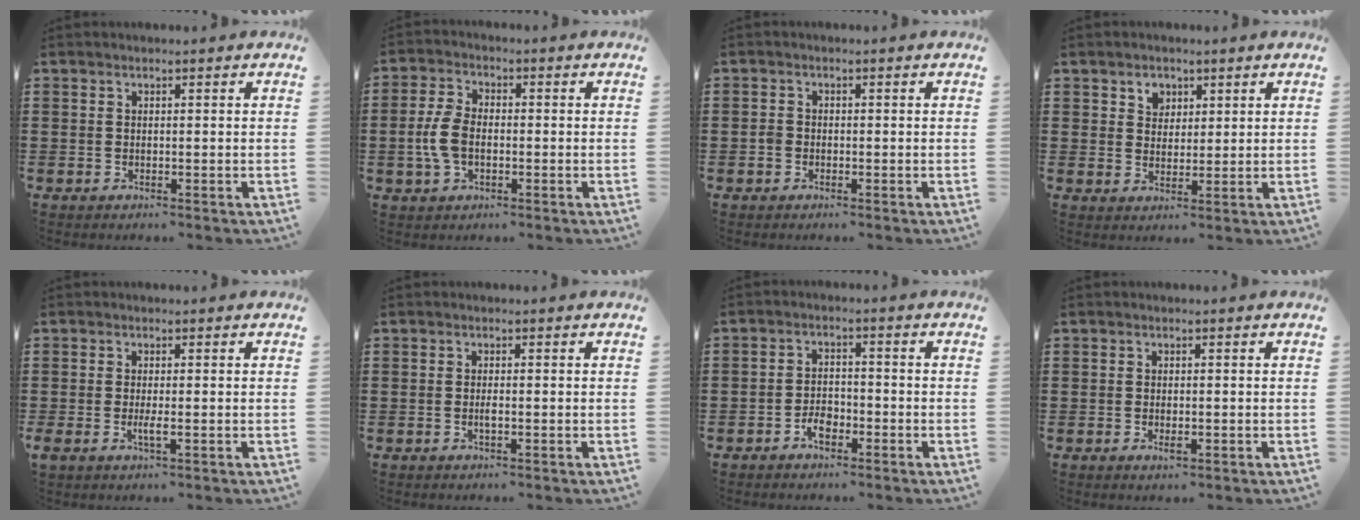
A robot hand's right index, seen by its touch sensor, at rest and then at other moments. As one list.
[{"total": 5.4, "force": [-0.9, 3.1, 4.4], "torque": [-0.118, -0.008, -0.026]}, {"total": 1.4, "force": [-0.6, 1.1, 0.6], "torque": [-0.021, 0.000, -0.015]}, {"total": 3.0, "force": [1.7, 2.3, 0.6], "torque": [-0.021, 0.009, 0.031]}, {"total": 1.9, "force": [-0.5, 0.2, 1.8], "torque": [-0.040, -0.005, -0.012]}, {"total": 1.0, "force": [-0.3, 0.2, 0.9], "torque": [-0.026, -0.005, -0.008]}, {"total": 3.1, "force": [-1.9, 1.7, 1.7], "torque": [-0.033, 0.005, -0.037]}, {"total": 1.2, "force": [-0.4, 0.5, 1.0], "torque": [-0.019, -0.003, -0.007]}]